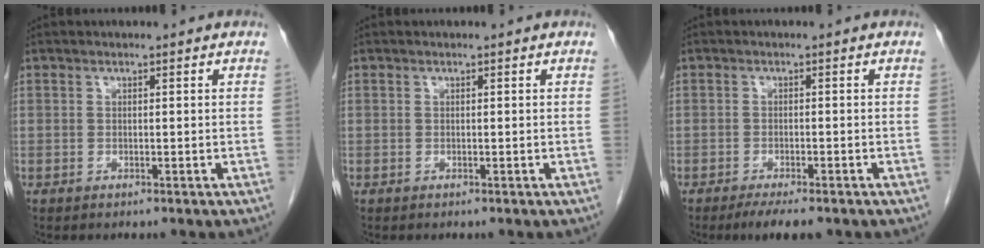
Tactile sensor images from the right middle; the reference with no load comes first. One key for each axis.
{"total": 0.0}
{"total": 4.8, "fx": -3.6, "fy": 1.0, "fz": 3.0, "tx": -0.044, "ty": -0.009, "tz": -0.052}